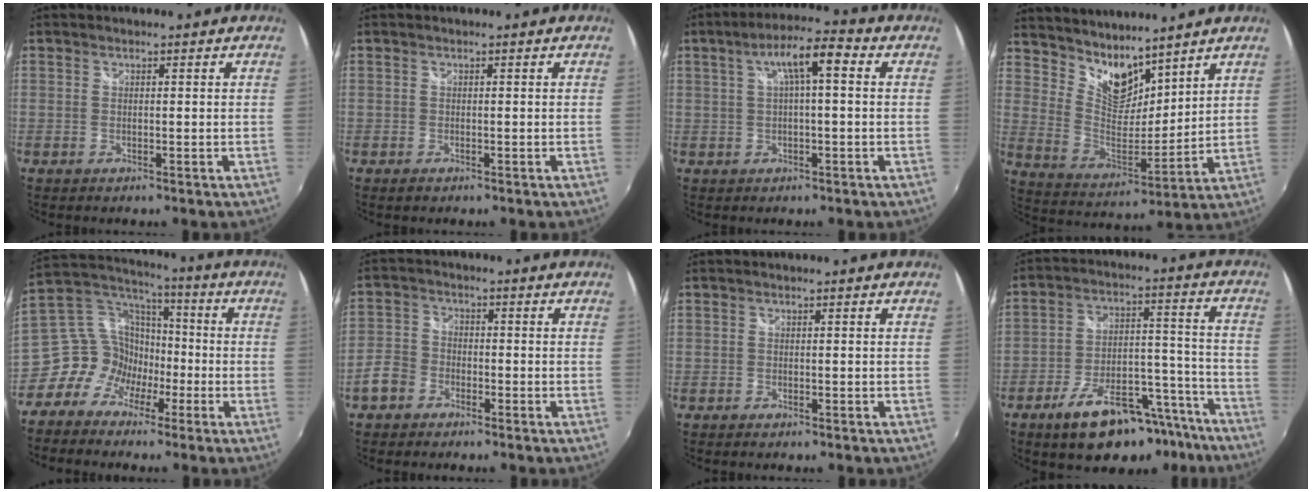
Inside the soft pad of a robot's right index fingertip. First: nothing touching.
{"total": 0.7, "force": [-0.5, 0.5, 0.2], "torque": [-0.005, -0.004, -0.011]}
{"total": 7.5, "force": [1.7, 1.6, 7.2], "torque": [-0.123, 0.024, 0.031]}
{"total": 10.9, "force": [9.1, 4.3, 4.1], "torque": [-0.078, -0.007, 0.178]}
{"total": 10.4, "force": [-5.4, 8.3, 3.2], "torque": [-0.065, 0.032, -0.113]}
{"total": 5.2, "force": [-3.1, 3.9, 1.5], "torque": [-0.037, 0.013, -0.064]}
{"total": 0.7, "force": [-0.6, 0.3, 0.2], "torque": [-0.007, -0.004, -0.012]}
{"total": 18.9, "force": [-13.7, 7.7, 10.5], "torque": [-0.168, 0.024, -0.188]}